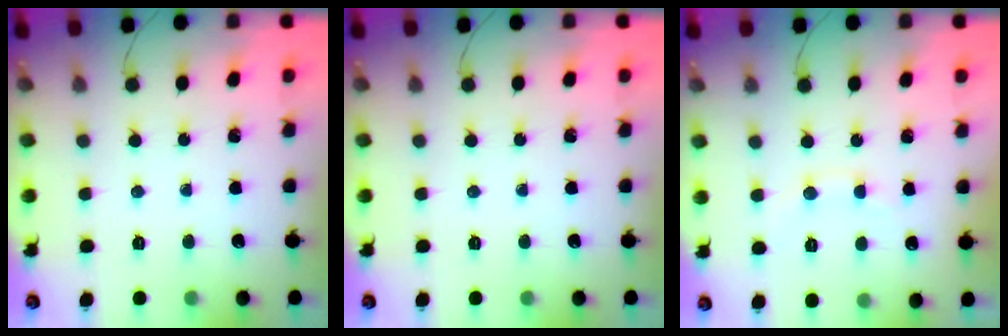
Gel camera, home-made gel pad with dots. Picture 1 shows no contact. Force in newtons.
{"total": 0.0}
{"total": 7.8, "press": 7.7, "slide": 1.5}